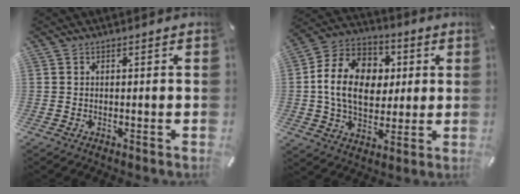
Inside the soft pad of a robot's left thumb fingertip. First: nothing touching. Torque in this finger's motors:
{"motor_torque": [0.89, 0.89, 1.52, 0.42, 0.23]}